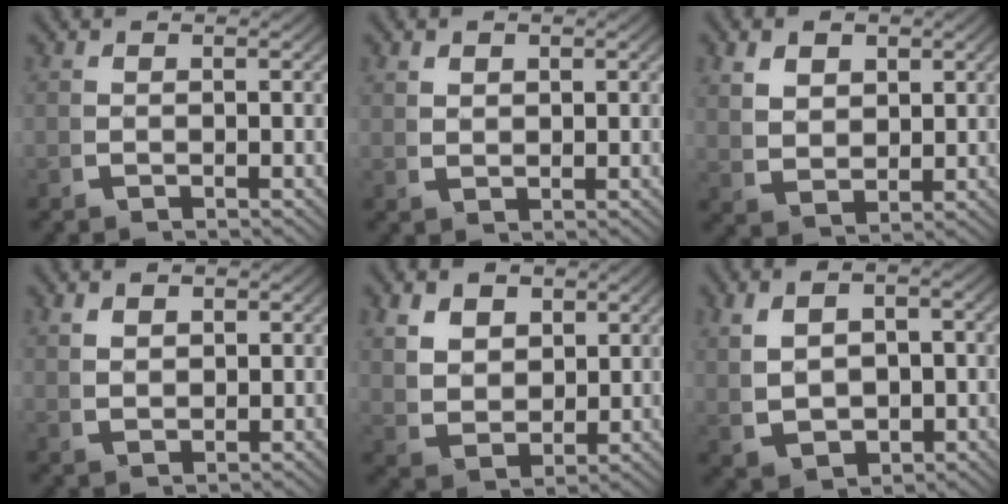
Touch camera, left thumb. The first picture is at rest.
{"total": 1.5, "force": [1.1, 0.8, 0.7], "torque": [-0.006, 0.002, 0.027]}
{"total": 3.9, "force": [1.6, 2.8, 2.3], "torque": [-0.041, -0.012, 0.044]}
{"total": 2.0, "force": [1.3, 1.1, 1.2], "torque": [-0.014, 0.002, 0.033]}
{"total": 5.6, "force": [1.3, 4.2, 3.4], "torque": [-0.074, -0.026, 0.041]}
{"total": 6.6, "force": [0.1, 4.7, 4.6], "torque": [-0.087, -0.021, 0.018]}